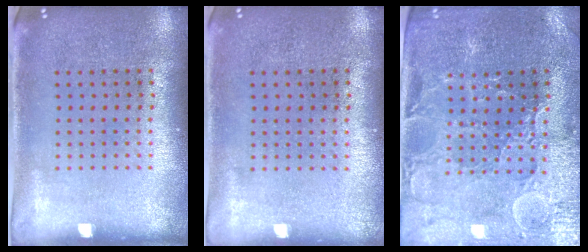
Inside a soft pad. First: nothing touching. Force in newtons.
{"total": 0.0}
{"total": 1.9, "press": 1.8, "slide": 0.5}